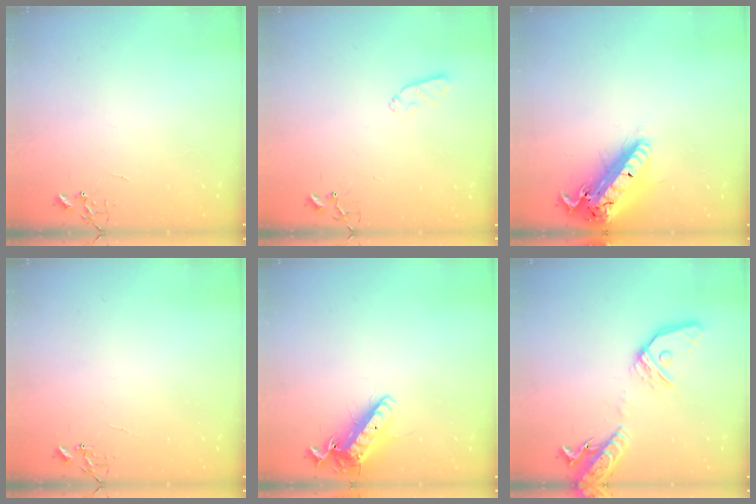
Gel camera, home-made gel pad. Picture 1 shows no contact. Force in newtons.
{"total": 5.4, "press": 5.3, "slide": 0.9}
{"total": 22.5, "press": 21.9, "slide": 5.2}
{"total": 4.3, "press": 4.3, "slide": 0.4}
{"total": 14.7, "press": 14.5, "slide": 1.8}
{"total": 17.0, "press": 16.6, "slide": 3.5}